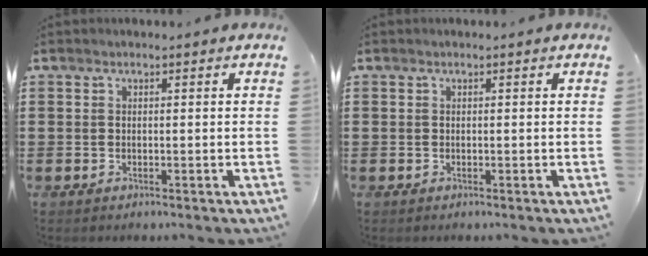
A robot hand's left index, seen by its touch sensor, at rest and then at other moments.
{"total": 0.0}